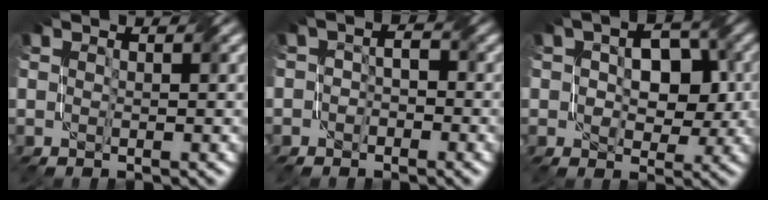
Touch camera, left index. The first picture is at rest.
{"total": 2.2, "force": [-1.4, 1.6, 0.6], "torque": [0.004, 0.004, -0.032]}
{"total": 5.5, "force": [0.2, 3.6, 4.2], "torque": [-0.051, 0.004, 0.002]}